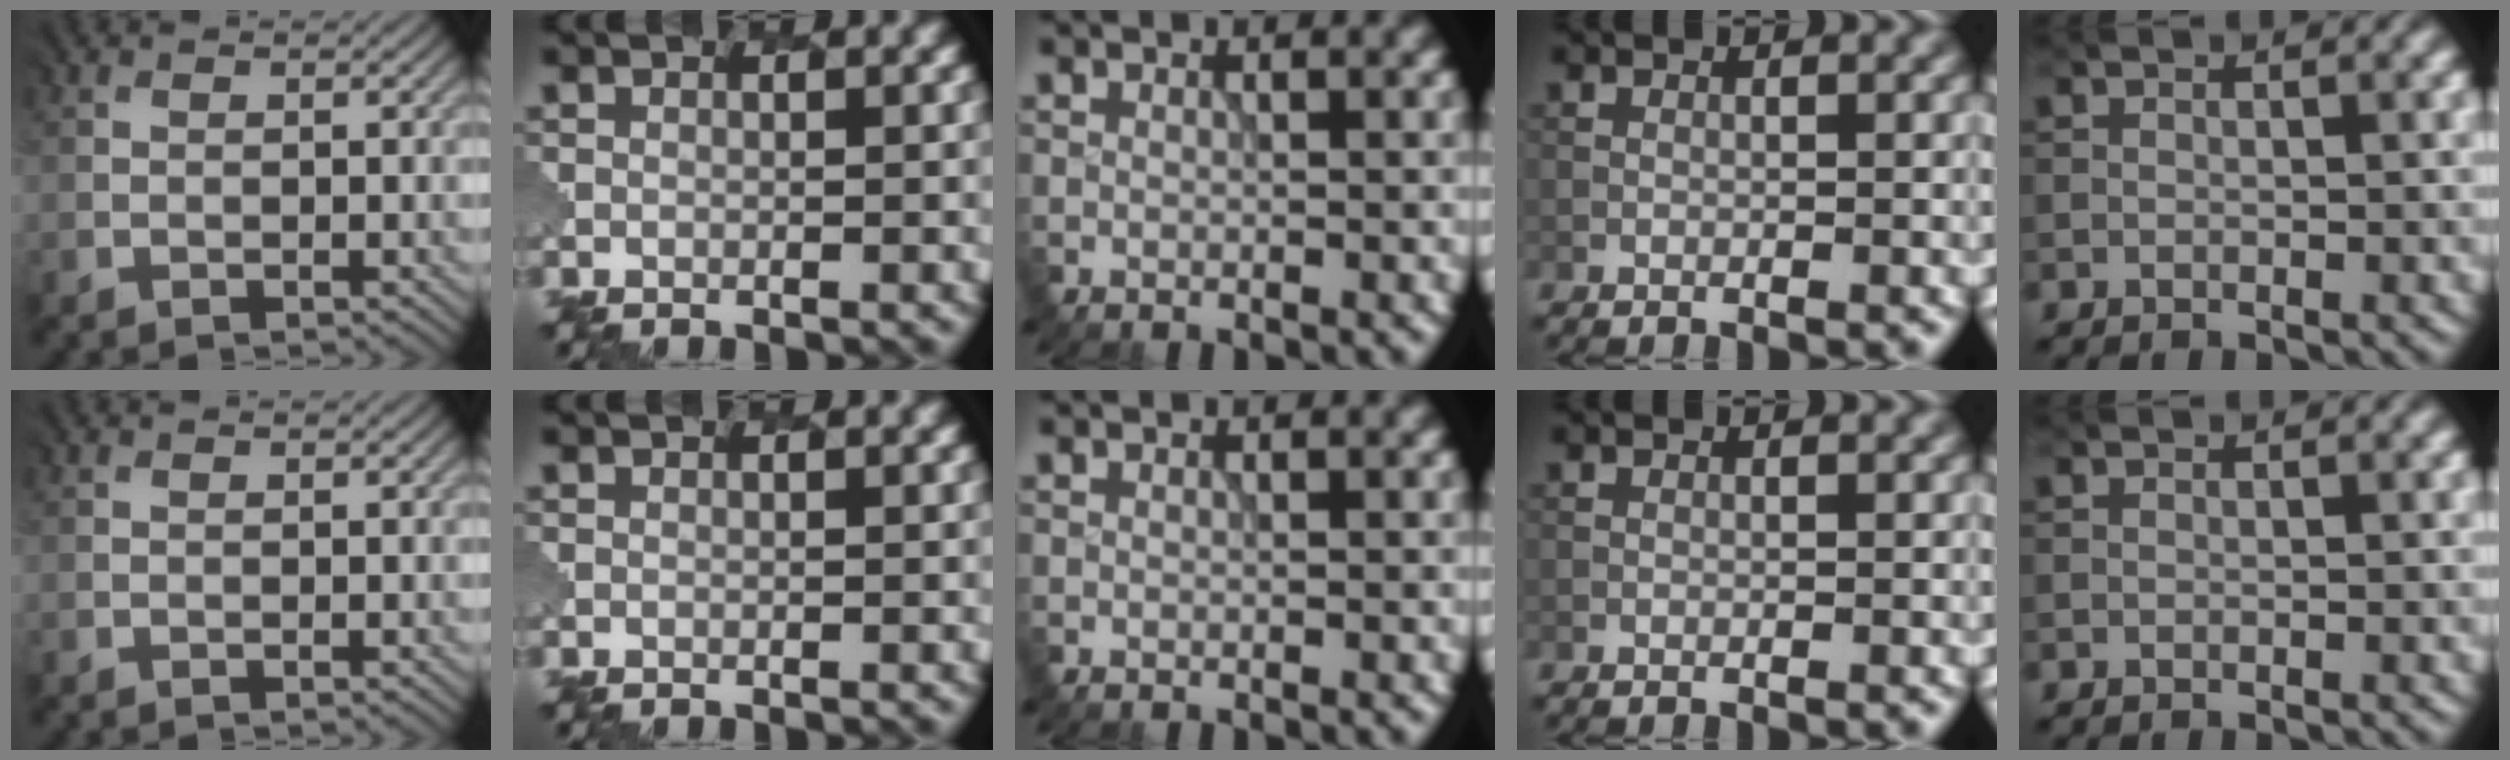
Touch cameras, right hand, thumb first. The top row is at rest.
{}